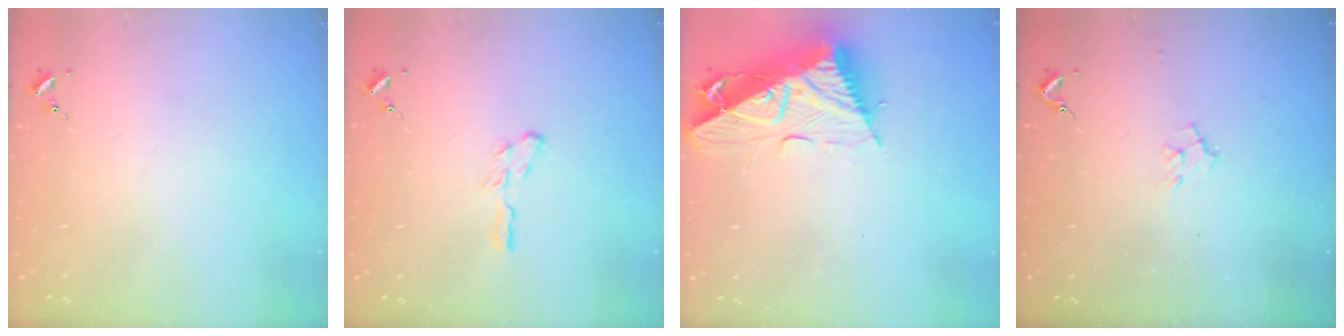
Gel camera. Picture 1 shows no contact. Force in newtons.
{"total": 4.3, "press": 4.3, "slide": 0.5}
{"total": 16.6, "press": 16.5, "slide": 1.5}
{"total": 6.2, "press": 6.1, "slide": 0.9}